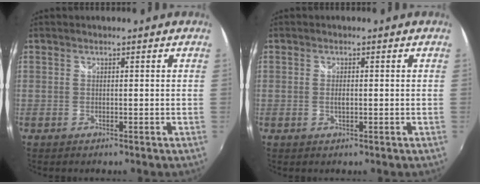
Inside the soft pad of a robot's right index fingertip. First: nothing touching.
{"total": 1.4, "force": [-0.1, 0.5, 1.3], "torque": [-0.026, -0.001, -0.002]}